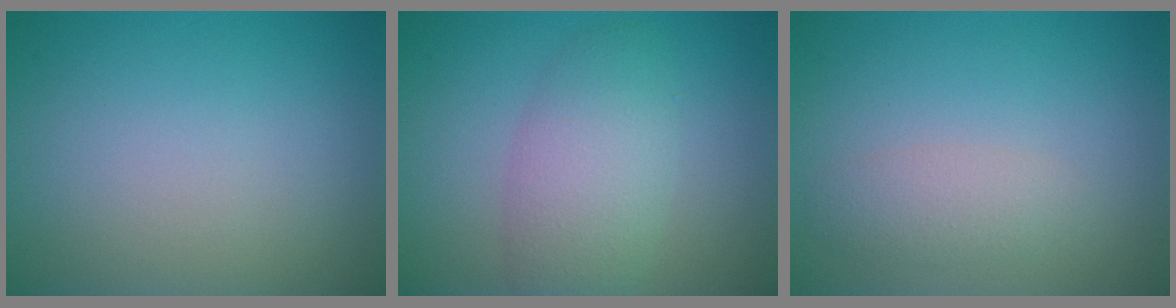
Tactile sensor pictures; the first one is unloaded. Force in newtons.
{"total": 4.6, "press": 4.6, "slide": 0.2}
{"total": 1.9, "press": 1.9, "slide": 0.0}